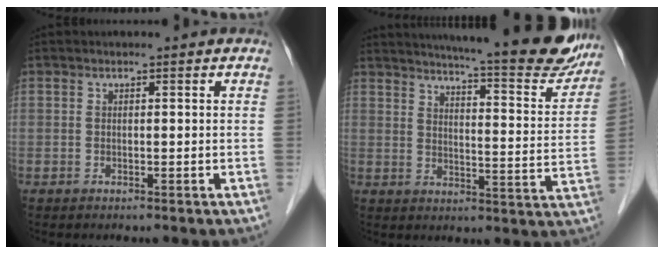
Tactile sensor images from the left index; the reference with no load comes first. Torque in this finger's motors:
{"motor_torque": [0.83, -1.31, 0.61, 0.14]}